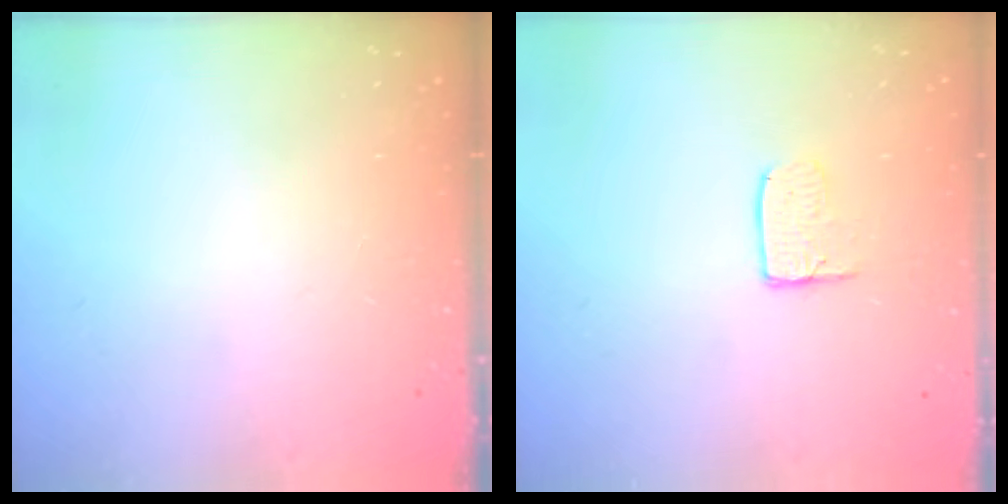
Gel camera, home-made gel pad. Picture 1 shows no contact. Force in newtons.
{"total": 4.7, "press": 4.7, "slide": 0.4}